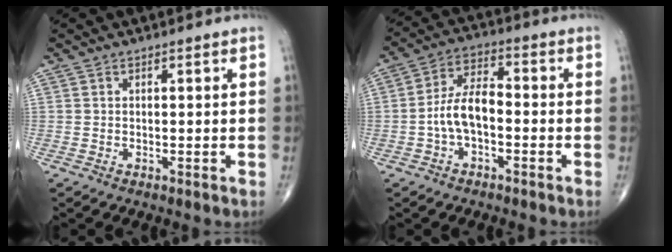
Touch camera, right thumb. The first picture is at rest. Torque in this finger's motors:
{"motor_torque": [1.23, 1.20, 1.01, -0.05, 0.09]}